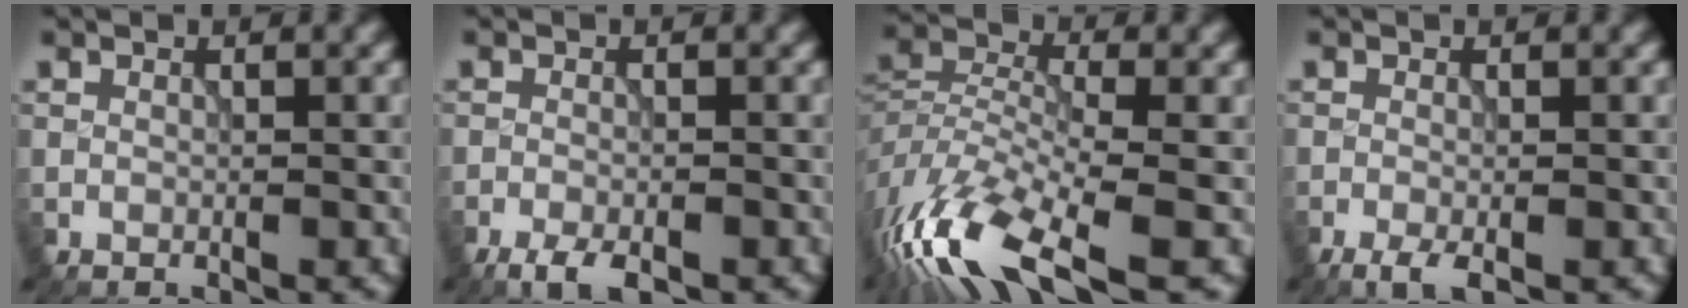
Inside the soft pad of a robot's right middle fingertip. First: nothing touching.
{"total": 3.2, "force": [-2.2, 1.0, 2.0], "torque": [-0.040, -0.004, -0.041]}
{"total": 11.1, "force": [-6.9, 3.7, 7.8], "torque": [-0.159, -0.007, -0.140]}
{"total": 2.1, "force": [-1.3, 0.5, 1.6], "torque": [-0.035, -0.005, -0.029]}